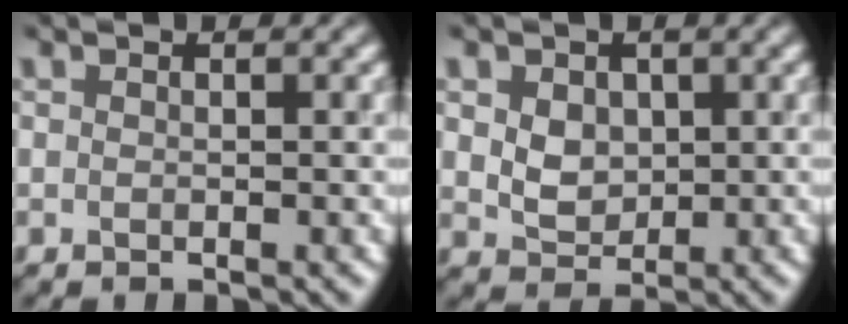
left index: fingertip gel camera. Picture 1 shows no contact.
{"total": 1.5, "force": [0.3, 1.3, 0.6], "torque": [-0.035, 0.002, 0.032]}